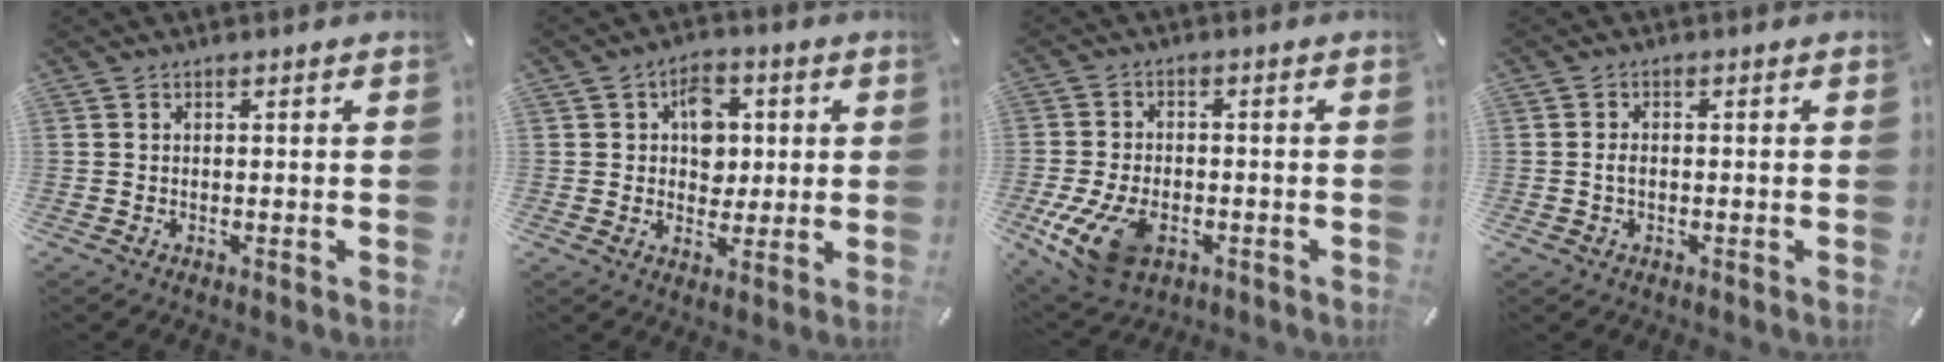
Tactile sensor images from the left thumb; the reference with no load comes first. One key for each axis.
{"total": 8.1, "fx": 1.5, "fy": 6.8, "fz": 4.1, "tx": -0.049, "ty": 0.001, "tz": 0.021}
{"total": 12.1, "fx": -4.5, "fy": 7.8, "fz": 8.1, "tx": -0.171, "ty": 0.006, "tz": -0.079}
{"total": 2.0, "fx": -0.4, "fy": 1.3, "fz": 1.5, "tx": -0.036, "ty": 0.000, "tz": -0.010}